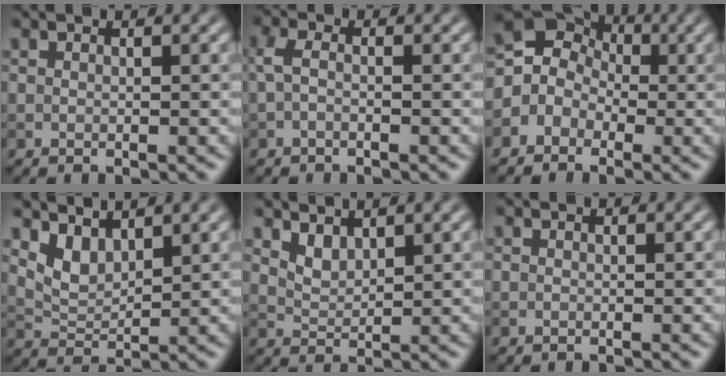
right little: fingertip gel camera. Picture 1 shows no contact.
{"total": 1.6, "force": [-0.6, 0.6, 1.4], "torque": [-0.034, 0.004, -0.015]}
{"total": 4.6, "force": [-0.9, 4.1, 1.8], "torque": [-0.018, 0.019, -0.038]}
{"total": 2.9, "force": [2.1, 1.3, 1.4], "torque": [-0.037, -0.011, 0.047]}
{"total": 1.9, "force": [1.5, 0.8, 0.9], "torque": [-0.019, -0.005, 0.035]}
{"total": 0.0}